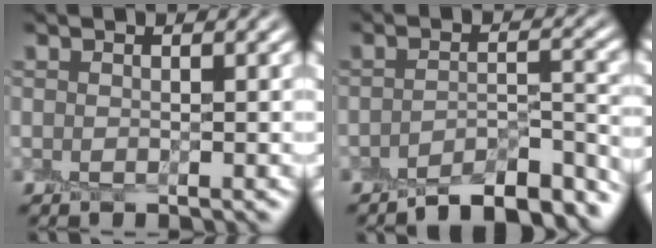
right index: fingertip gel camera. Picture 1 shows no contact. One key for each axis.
{"total": 6.6, "fx": -5.5, "fy": 1.5, "fz": 3.3, "tx": -0.043, "ty": 0.004, "tz": -0.081}